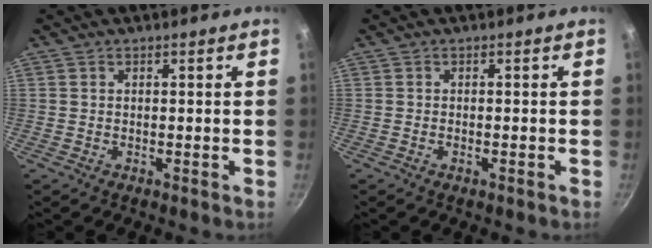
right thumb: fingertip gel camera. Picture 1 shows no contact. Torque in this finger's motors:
{"motor_torque": [-0.68, -0.31, -0.26, -0.11, 0.01]}